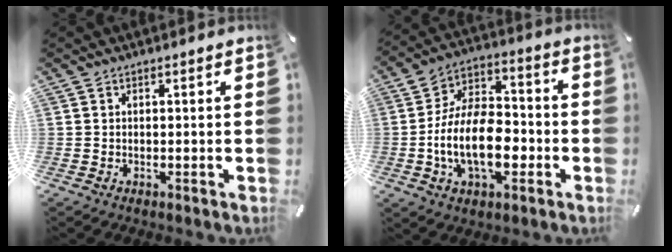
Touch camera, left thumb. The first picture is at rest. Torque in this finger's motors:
{"motor_torque": [2.21, 2.80, 0.53, -0.03, 0.24]}